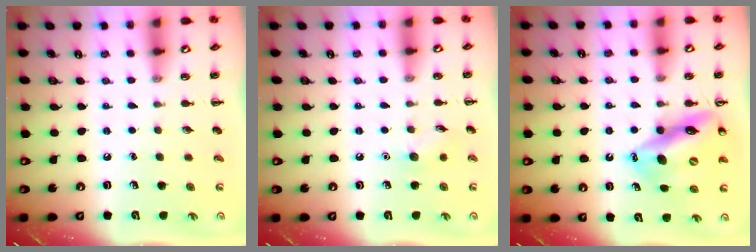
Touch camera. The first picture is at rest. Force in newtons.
{"total": 7.1, "press": 7.0, "slide": 1.5}
{"total": 14.6, "press": 14.2, "slide": 3.6}